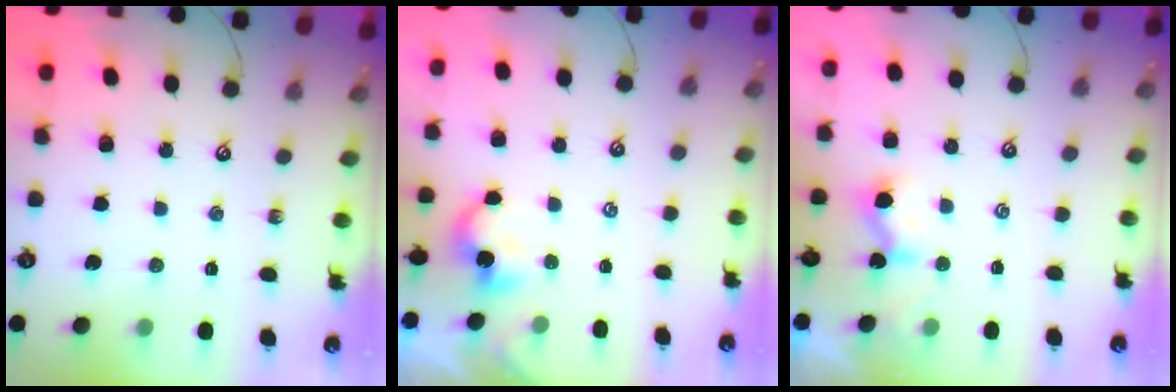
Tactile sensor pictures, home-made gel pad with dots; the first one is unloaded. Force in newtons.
{"total": 2.9, "press": 2.9, "slide": 0.2}
{"total": 2.3, "press": 2.3, "slide": 0.3}